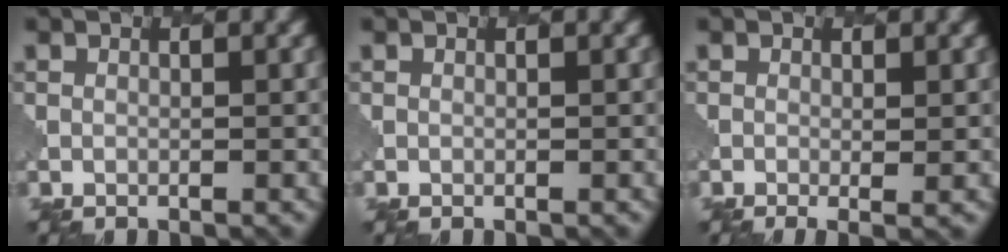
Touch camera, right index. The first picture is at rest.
{"total": 0.0}
{"total": 2.3, "force": [0.1, 0.7, 2.2], "torque": [-0.030, -0.001, 0.005]}